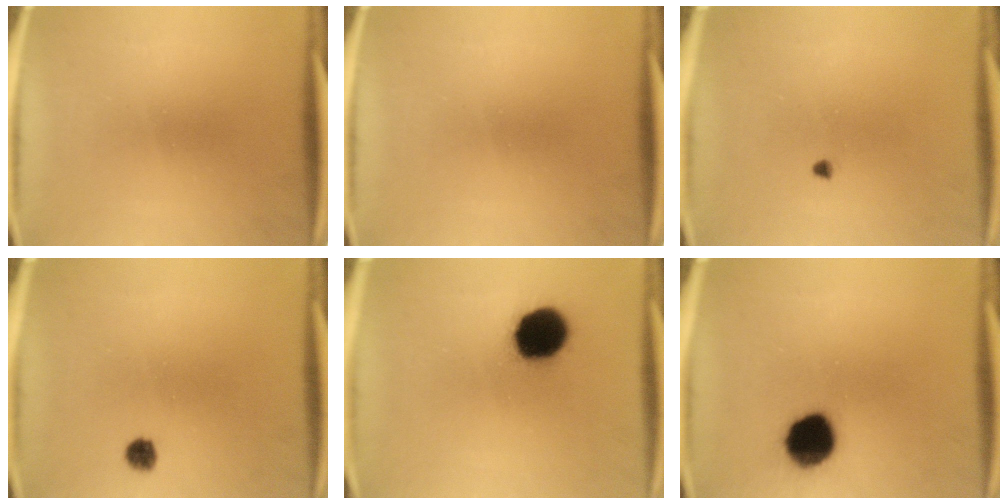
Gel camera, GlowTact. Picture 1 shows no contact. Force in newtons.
{"total": 0.0}
{"total": 0.7}
{"total": 2.2}
{"total": 14.1}
{"total": 12.1}